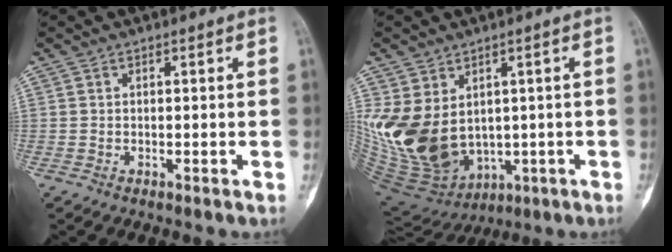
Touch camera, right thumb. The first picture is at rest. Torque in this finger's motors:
{"motor_torque": [-0.89, 2.30, 2.17, 0.26, 0.54]}